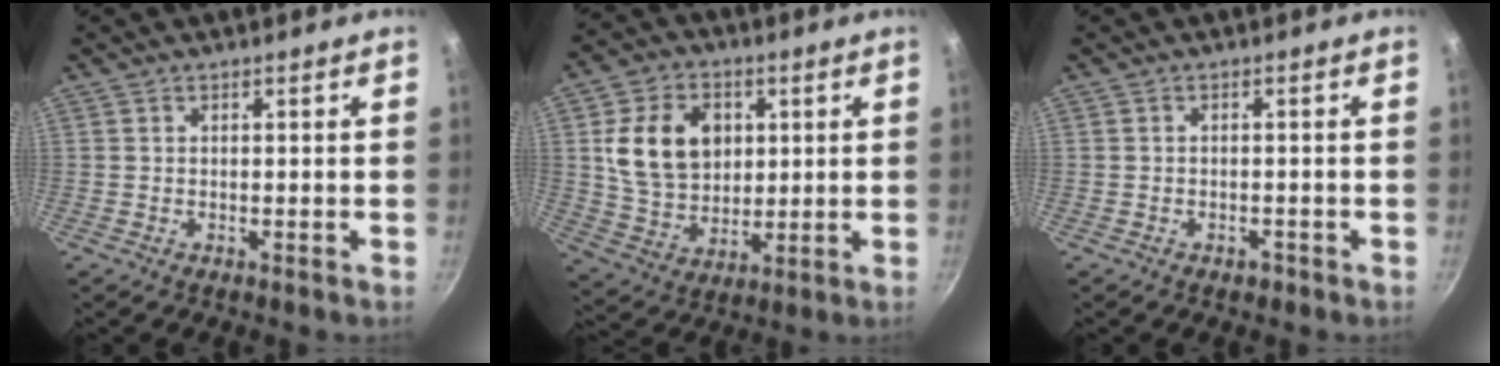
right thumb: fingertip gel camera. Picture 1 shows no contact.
{"total": 15.0, "force": [3.3, 11.4, 9.2], "torque": [-0.127, -0.005, 0.066]}
{"total": 1.3, "force": [-0.9, 0.8, 0.5], "torque": [-0.006, 0.004, -0.014]}